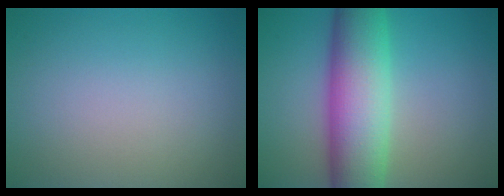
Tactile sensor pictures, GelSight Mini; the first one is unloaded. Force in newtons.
{"total": 10.1, "press": 10.1, "slide": 0.3}